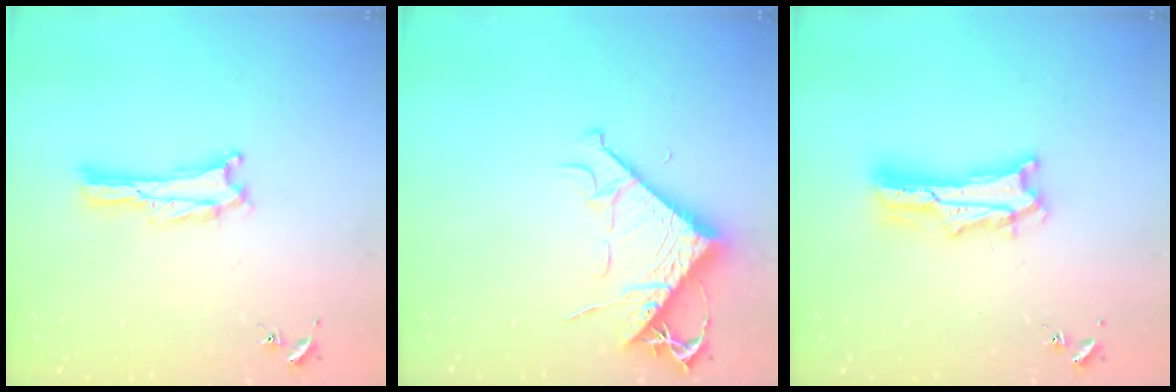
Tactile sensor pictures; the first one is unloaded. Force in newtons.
{"total": 8.1, "press": 8.1, "slide": 1.1}
{"total": 6.1, "press": 6.1, "slide": 0.5}